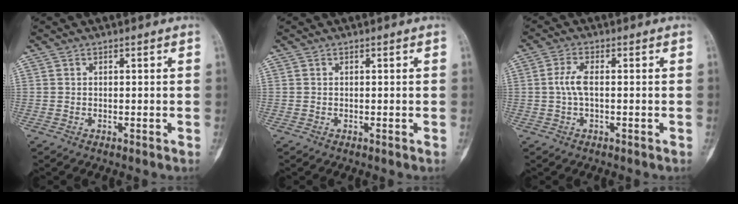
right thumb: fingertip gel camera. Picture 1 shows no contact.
{"total": 0.0}
{"total": 3.6, "force": [0.0, 1.4, 3.3], "torque": [-0.081, 0.006, -0.004]}